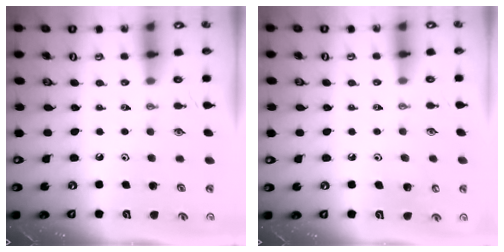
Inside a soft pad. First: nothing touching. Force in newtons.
{"total": 6.5, "press": 6.4, "slide": 1.1}